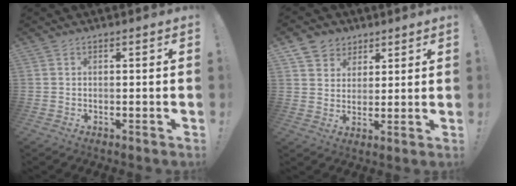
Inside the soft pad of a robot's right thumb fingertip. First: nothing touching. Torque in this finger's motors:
{"motor_torque": [-0.01, 0.02, 0.05, 0.02, 0.00]}